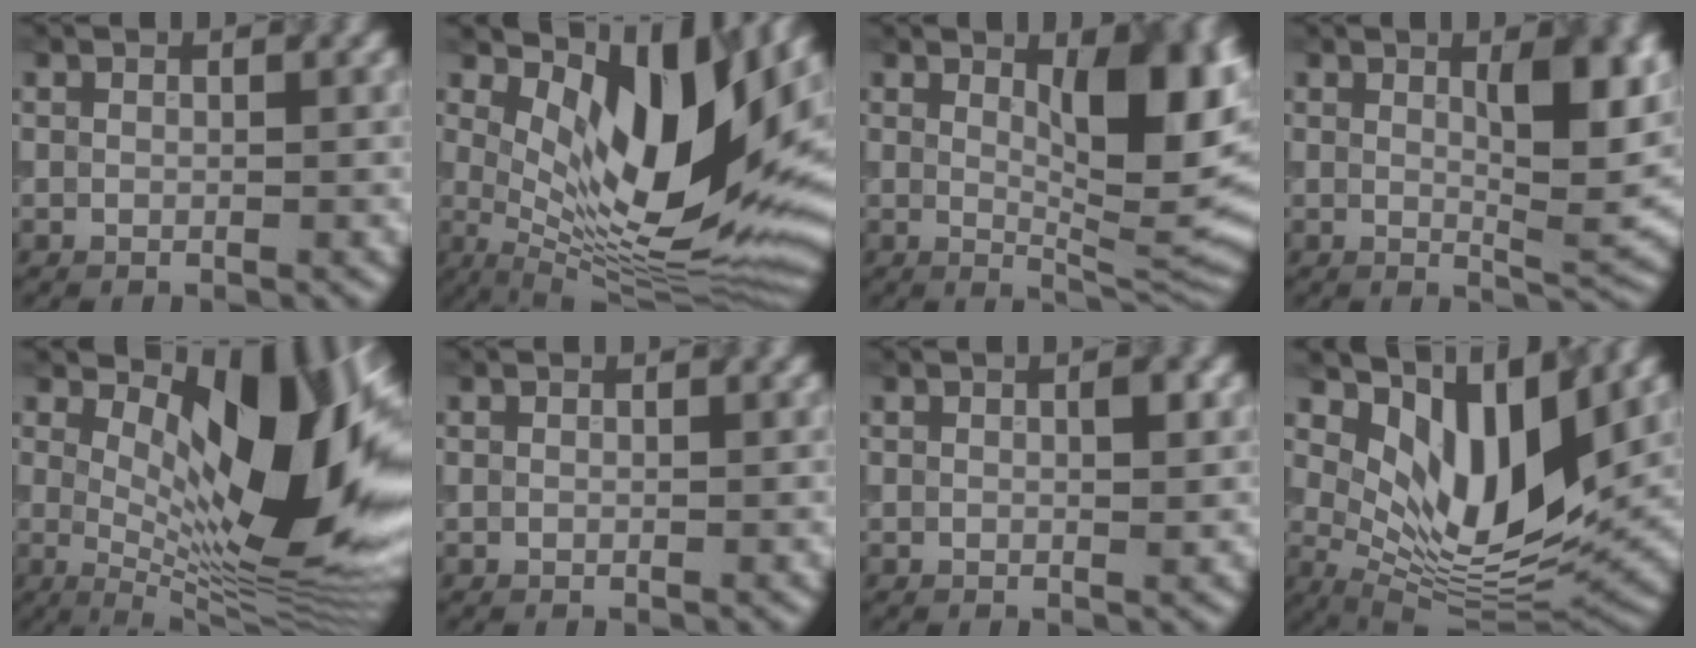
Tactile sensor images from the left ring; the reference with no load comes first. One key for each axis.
{"total": 14.0, "fx": 4.6, "fy": 5.3, "fz": 12.1, "tx": -0.185, "ty": -0.011, "tz": 0.084}
{"total": 9.3, "fx": 2.3, "fy": 2.9, "fz": 8.5, "tx": -0.118, "ty": -0.006, "tz": 0.042}
{"total": 5.7, "fx": 1.7, "fy": 1.5, "fz": 5.2, "tx": -0.074, "ty": -0.006, "tz": 0.029}
{"total": 13.4, "fx": 3.3, "fy": 5.3, "fz": 11.8, "tx": -0.154, "ty": -0.002, "tz": 0.053}
{"total": 0.0}
{"total": 1.2, "fx": 0.3, "fy": 0.3, "fz": 1.1, "tx": -0.018, "ty": -0.001, "tz": 0.004}
{"total": 10.1, "fx": 4.5, "fy": 4.1, "fz": 8.1, "tx": -0.135, "ty": -0.018, "tz": 0.087}